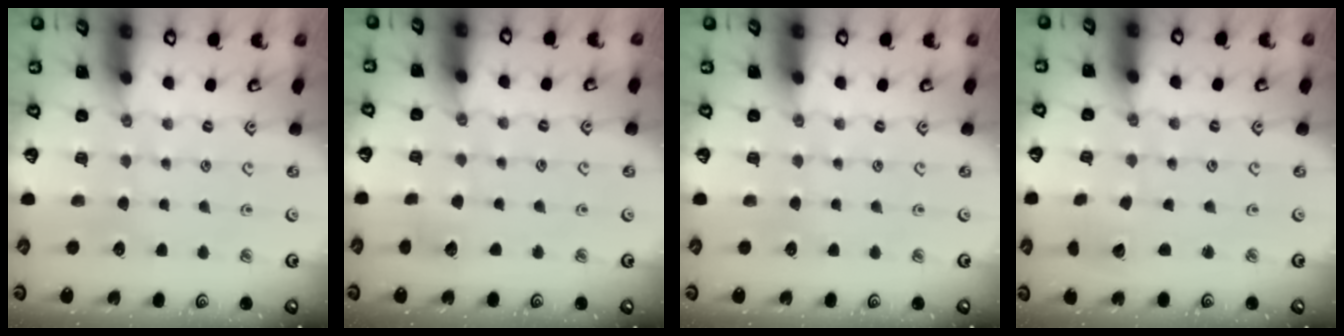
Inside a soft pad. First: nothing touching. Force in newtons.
{"total": 3.7, "press": 3.7, "slide": 0.5}
{"total": 0.0}
{"total": 2.2, "press": 2.2, "slide": 0.2}